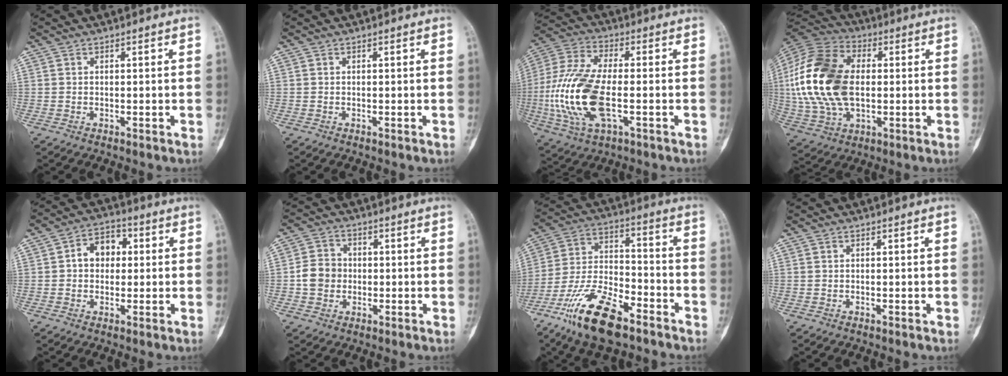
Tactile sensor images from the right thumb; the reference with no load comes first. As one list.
[{"total": 0.0}, {"total": 18.6, "force": [-3.1, 8.6, 16.2], "torque": [-0.358, 0.011, -0.053]}, {"total": 23.0, "force": [1.1, 14.4, 18.0], "torque": [-0.374, 0.005, 0.021]}, {"total": 7.3, "force": [0.9, 5.5, 4.7], "torque": [-0.044, 0.017, 0.006]}, {"total": 6.2, "force": [-0.6, 5.5, 2.8], "torque": [-0.033, 0.013, -0.017]}, {"total": 16.7, "force": [-10.8, 6.5, 11.0], "torque": [-0.202, 0.061, -0.202]}, {"total": 0.0}]